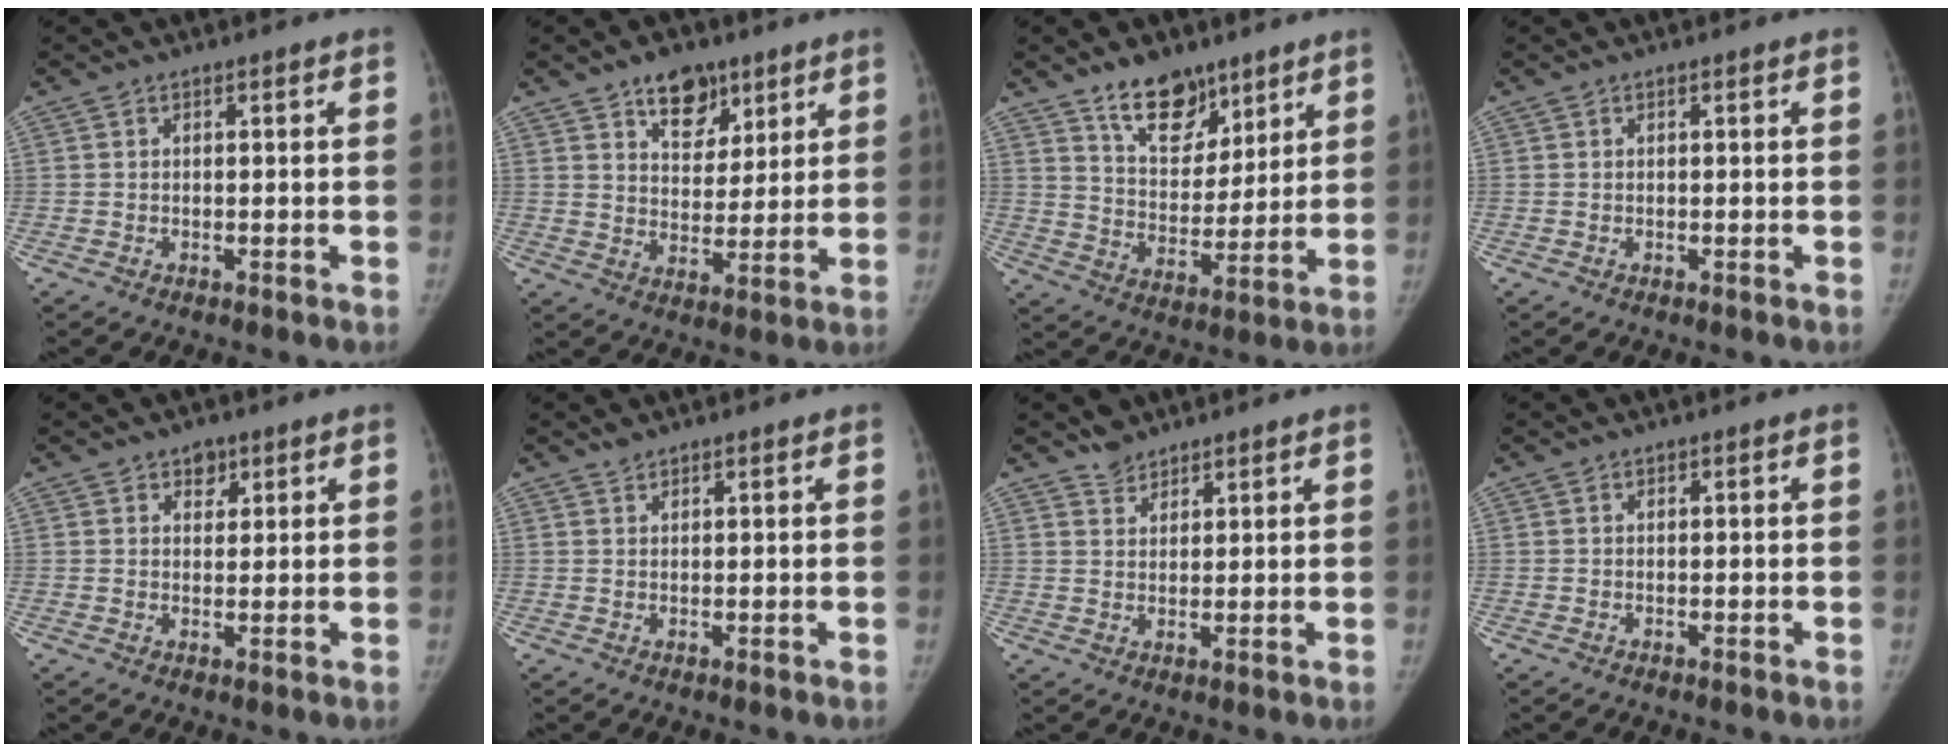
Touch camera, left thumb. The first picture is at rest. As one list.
[{"total": 9.6, "force": [6.0, 5.8, 4.7], "torque": [-0.034, -0.033, 0.097]}, {"total": 12.0, "force": [8.5, 6.6, 5.3], "torque": [-0.050, -0.061, 0.151]}, {"total": 0.0}, {"total": 2.8, "force": [1.7, 2.0, 1.0], "torque": [0.008, -0.009, 0.024]}, {"total": 1.2, "force": [1.1, 0.4, 0.2], "torque": [0.003, -0.005, 0.020]}, {"total": 3.2, "force": [2.8, 1.5, 0.2], "torque": [0.014, -0.017, 0.046]}, {"total": 0.0}]